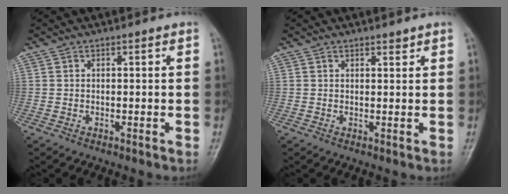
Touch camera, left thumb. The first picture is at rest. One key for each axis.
{"total": 1.0, "fx": 0.9, "fy": 0.3, "fz": 0.3, "tx": -0.003, "ty": -0.008, "tz": 0.014}